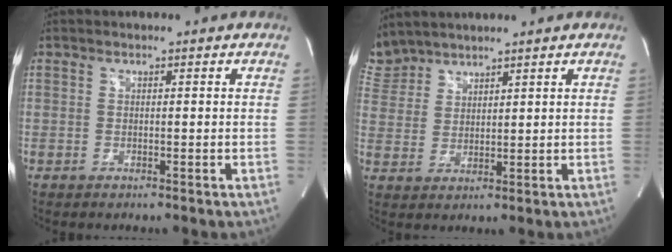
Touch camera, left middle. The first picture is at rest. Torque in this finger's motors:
{"motor_torque": [0.82, -1.28, 0.14, -0.04]}